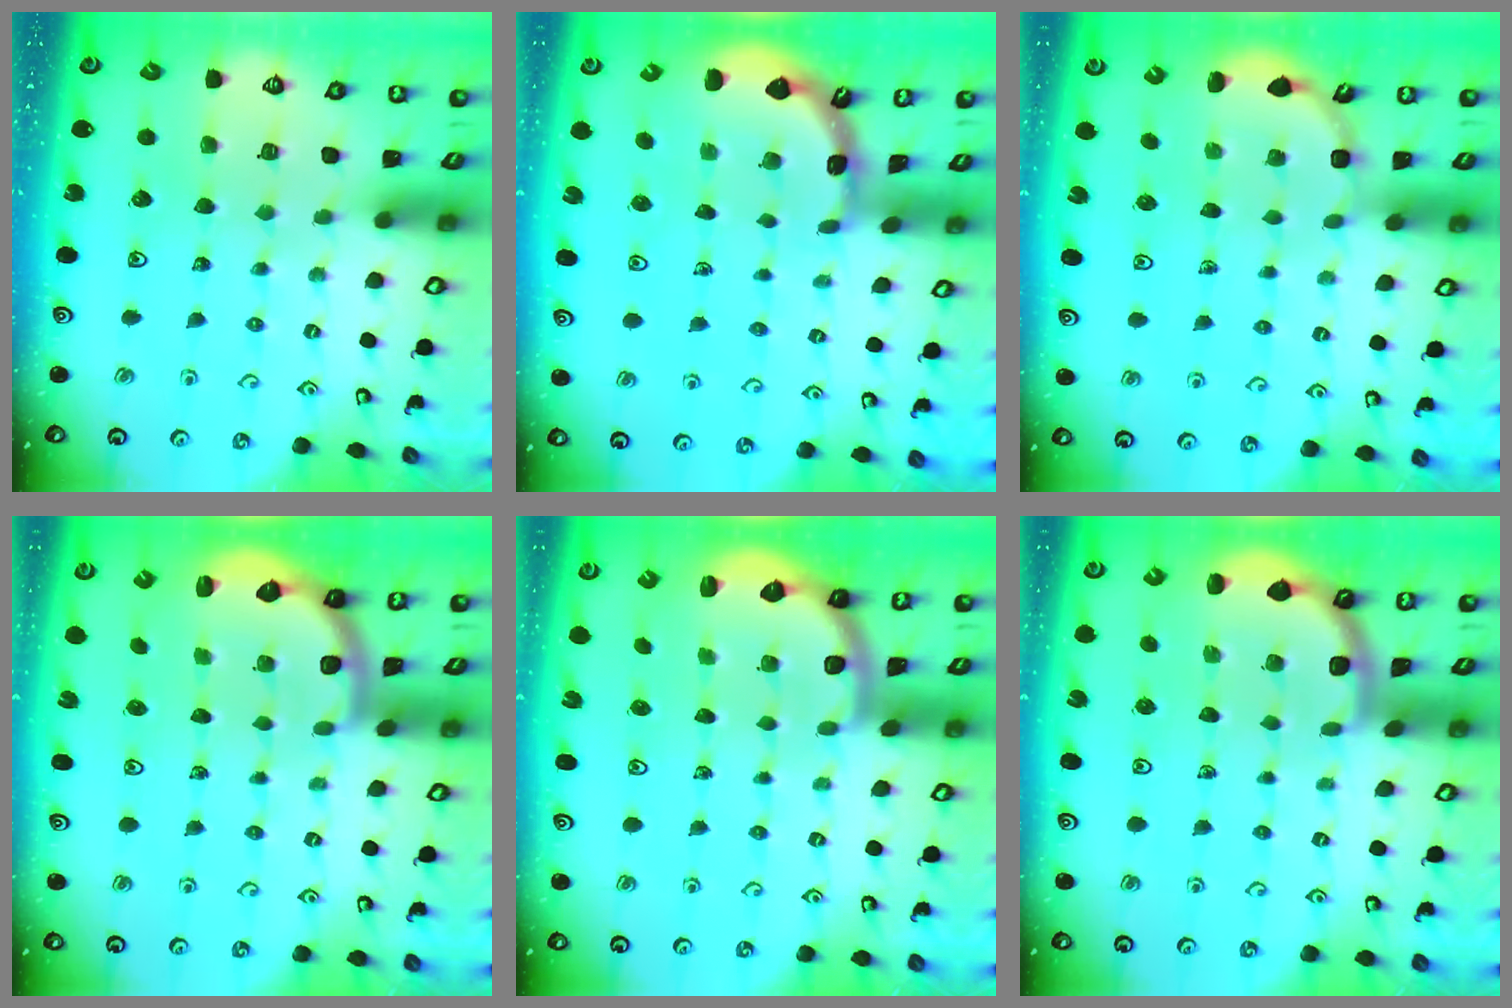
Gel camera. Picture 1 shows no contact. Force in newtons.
{"total": 1.7, "press": 1.7, "slide": 0.1}
{"total": 2.8, "press": 1.8, "slide": 2.1}
{"total": 2.2, "press": 2.1, "slide": 0.8}
{"total": 2.1, "press": 1.9, "slide": 0.8}
{"total": 1.8, "press": 1.8, "slide": 0.0}